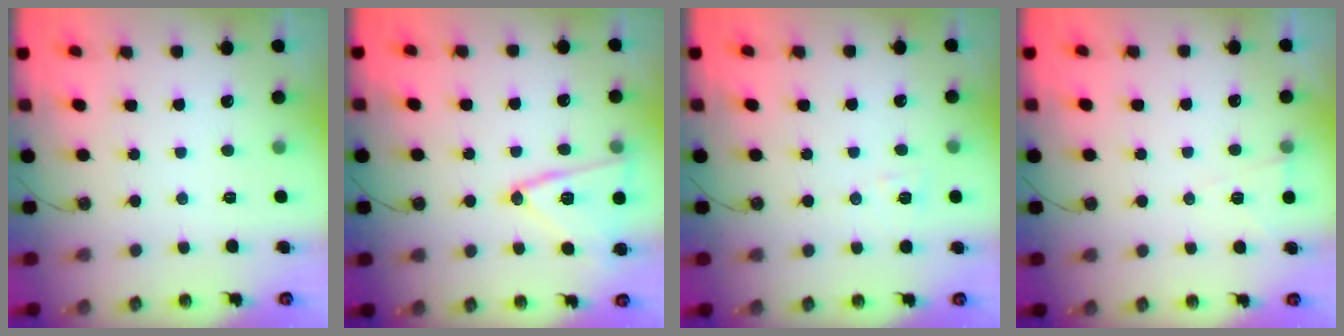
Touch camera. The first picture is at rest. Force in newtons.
{"total": 14.7, "press": 14.7, "slide": 0.5}
{"total": 6.3, "press": 6.0, "slide": 1.9}
{"total": 5.6, "press": 3.7, "slide": 4.2}